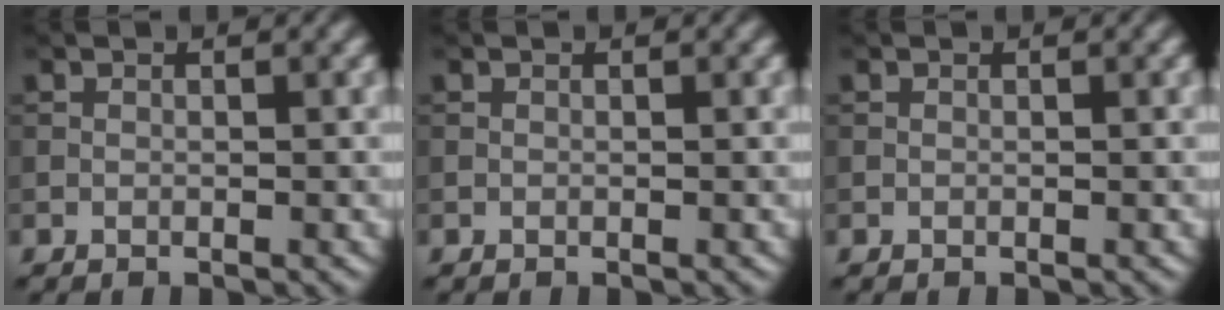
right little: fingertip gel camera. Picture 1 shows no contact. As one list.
[{"total": 0.0}, {"total": 0.0}]